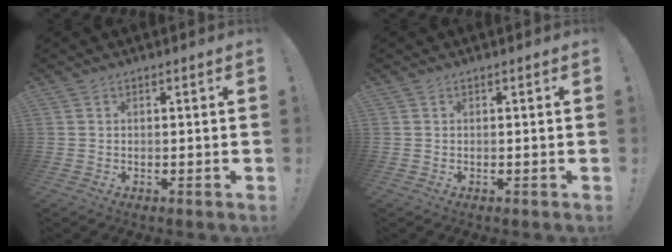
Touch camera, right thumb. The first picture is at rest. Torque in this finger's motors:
{"motor_torque": [0.00, 0.00, 0.00, 0.00, 0.00]}